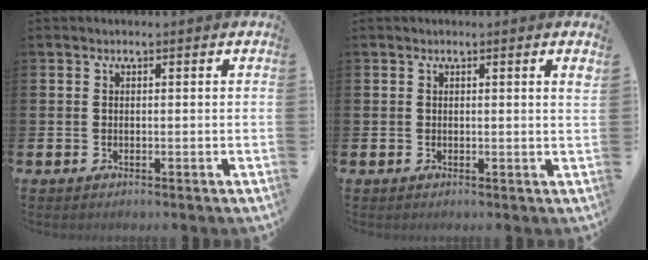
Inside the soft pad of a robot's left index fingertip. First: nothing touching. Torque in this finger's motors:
{"motor_torque": [-0.28, -0.12, -0.05, 0.02]}